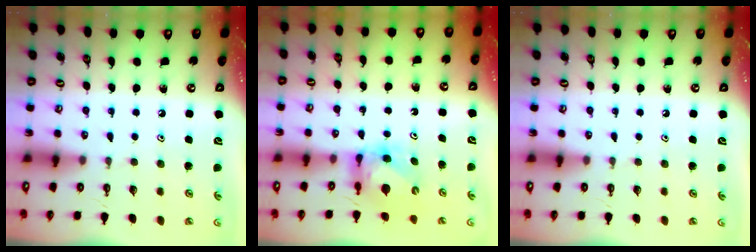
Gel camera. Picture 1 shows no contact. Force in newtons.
{"total": 5.4, "press": 5.4, "slide": 0.5}
{"total": 0.0}